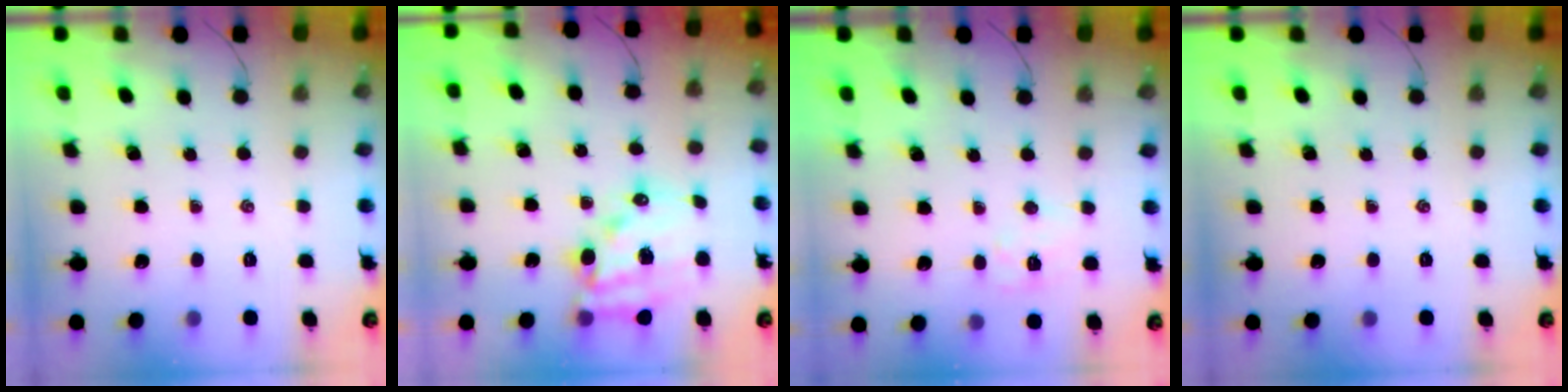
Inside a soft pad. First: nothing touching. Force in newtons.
{"total": 15.7, "press": 15.3, "slide": 3.8}
{"total": 6.9, "press": 6.8, "slide": 1.1}
{"total": 0.0}